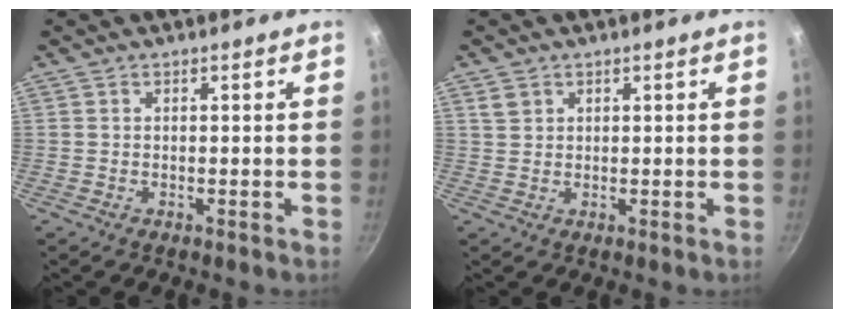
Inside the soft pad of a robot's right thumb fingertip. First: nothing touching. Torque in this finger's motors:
{"motor_torque": [-0.02, -0.09, 0.23, 0.13, -0.01]}